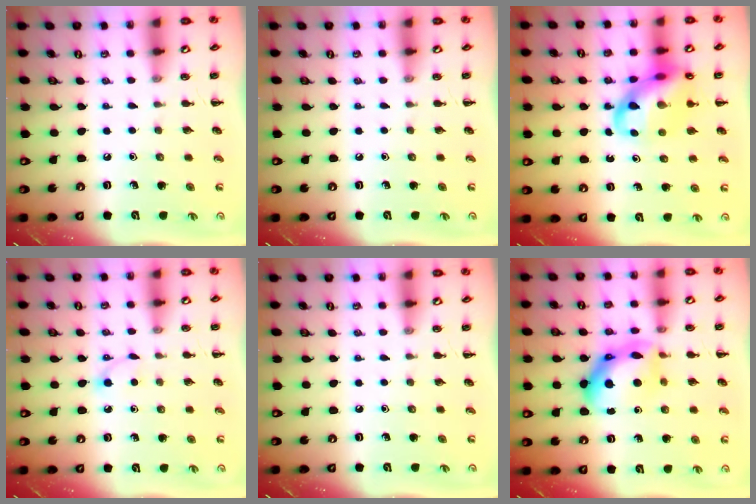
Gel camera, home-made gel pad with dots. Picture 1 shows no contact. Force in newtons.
{"total": 0.0}
{"total": 15.4, "press": 15.1, "slide": 3.3}
{"total": 2.8, "press": 2.7, "slide": 0.9}
{"total": 0.0}
{"total": 12.3, "press": 12.3, "slide": 0.2}